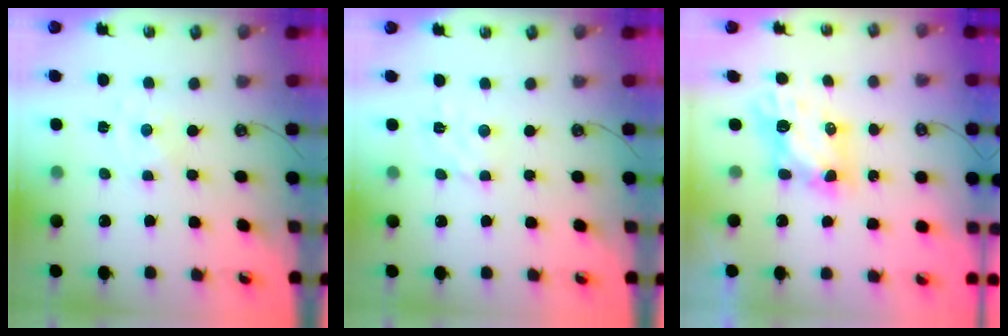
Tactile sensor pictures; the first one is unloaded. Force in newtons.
{"total": 3.7, "press": 3.7, "slide": 0.2}
{"total": 6.8, "press": 6.8, "slide": 0.6}